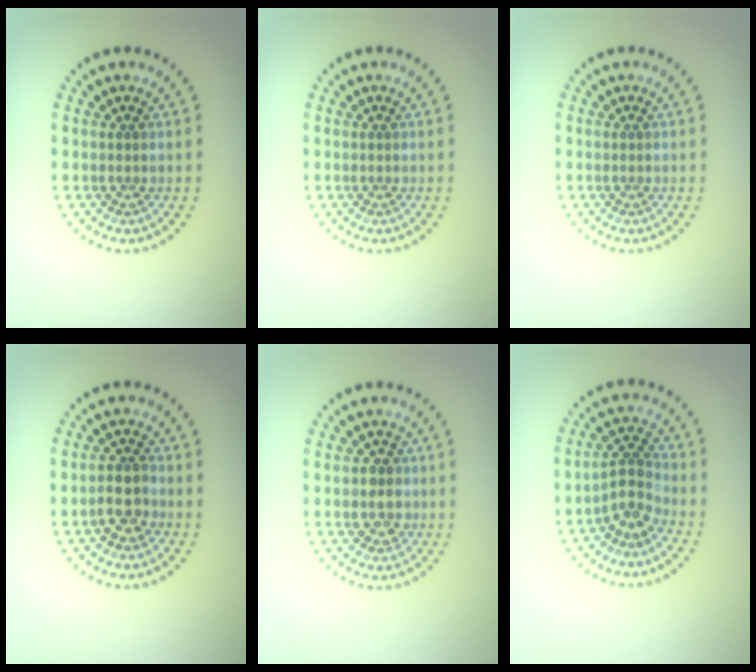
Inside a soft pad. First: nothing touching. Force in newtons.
{"total": 0.0}
{"total": 0.0}
{"total": 2.5, "press": 2.3, "slide": 1.0}
{"total": 2.3, "press": 2.1, "slide": 0.8}
{"total": 2.8, "press": 2.1, "slide": 1.8}